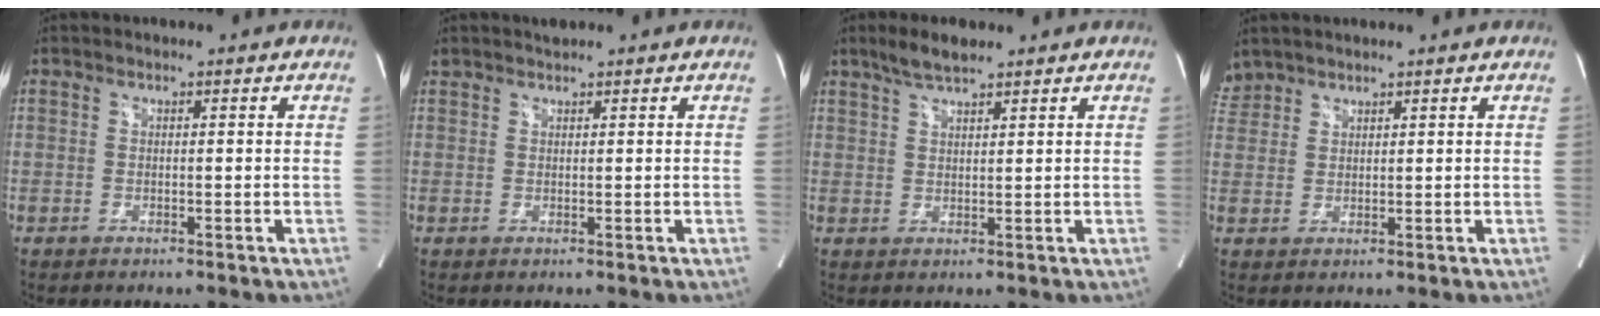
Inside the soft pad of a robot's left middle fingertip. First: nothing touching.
{"total": 1.2, "force": [1.2, 0.2, 0.3], "torque": [-0.015, 0.010, 0.025]}
{"total": 4.5, "force": [3.5, 0.8, 2.6], "torque": [-0.060, 0.010, 0.068]}
{"total": 3.1, "force": [2.8, 1.3, -0.2], "torque": [0.002, 0.016, 0.057]}